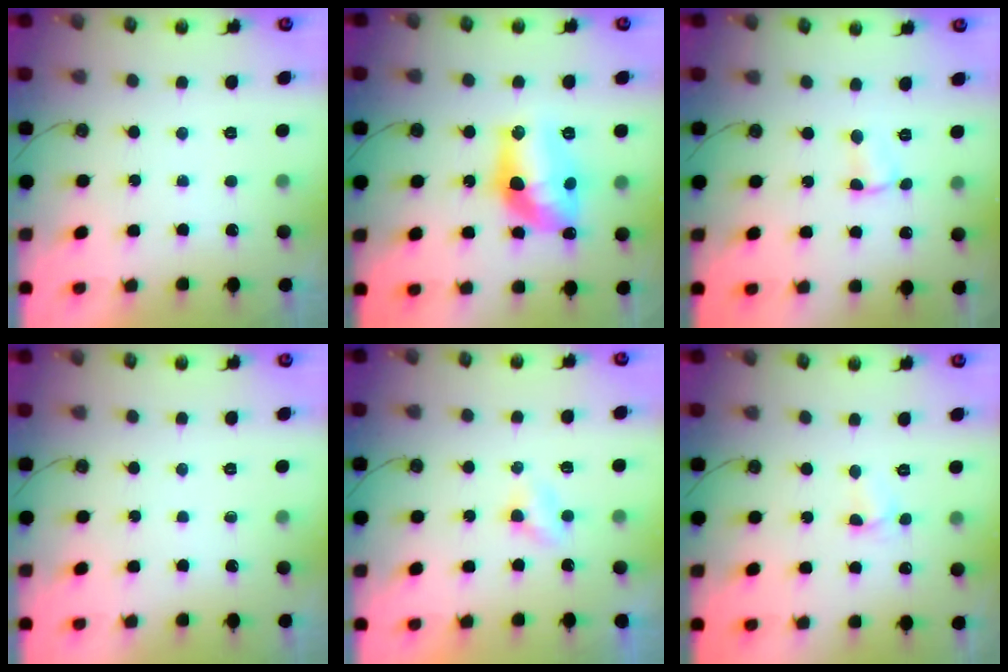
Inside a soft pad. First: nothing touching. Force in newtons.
{"total": 13.9, "press": 13.9, "slide": 0.9}
{"total": 3.0, "press": 1.2, "slide": 2.7}
{"total": 0.0}
{"total": 2.8, "press": 2.7, "slide": 0.4}
{"total": 3.7, "press": 3.7, "slide": 0.4}